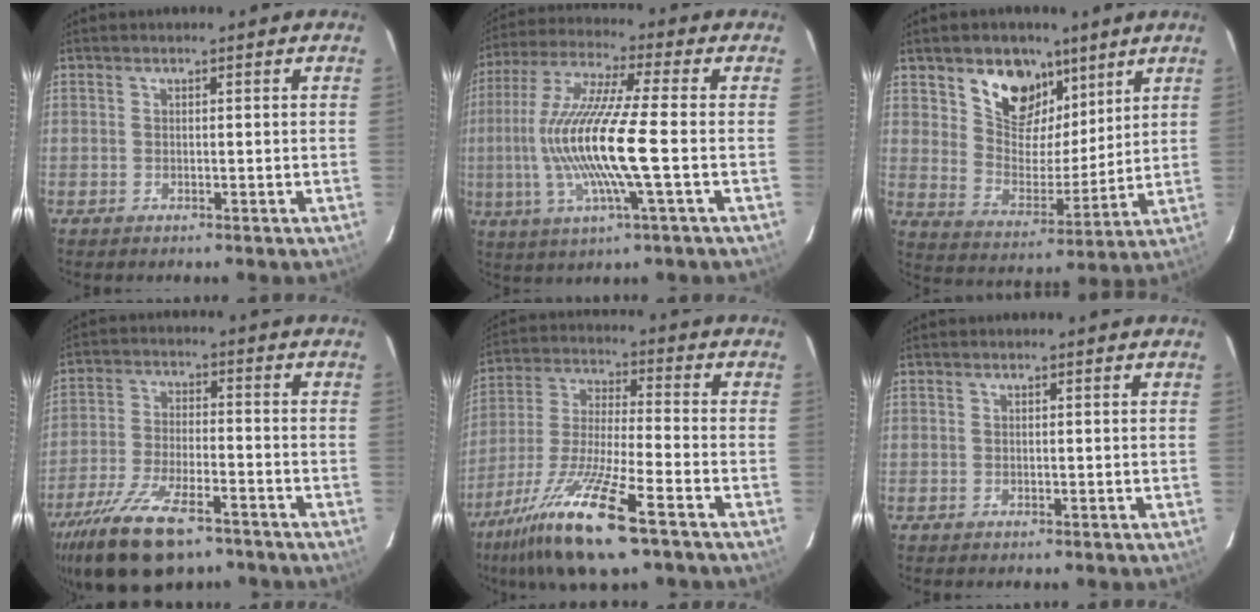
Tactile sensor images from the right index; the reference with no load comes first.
{"total": 15.8, "force": [-2.2, 0.5, 15.6], "torque": [-0.309, -0.007, -0.043]}
{"total": 13.0, "force": [8.1, 8.4, 5.8], "torque": [-0.109, -0.001, 0.147]}
{"total": 17.1, "force": [-12.0, 6.3, 10.5], "torque": [-0.225, -0.039, -0.209]}
{"total": 18.0, "force": [-11.2, 2.8, 13.8], "torque": [-0.290, -0.035, -0.215]}
{"total": 0.0}